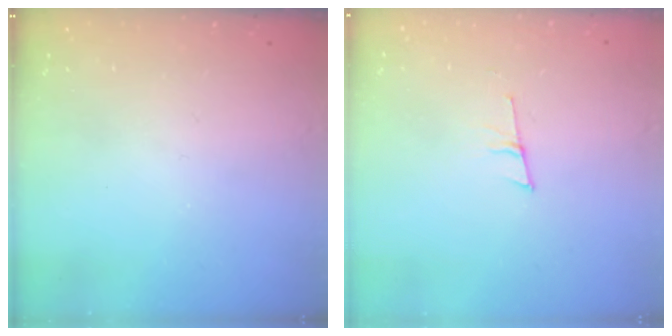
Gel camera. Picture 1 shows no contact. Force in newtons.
{"total": 6.3, "press": 5.6, "slide": 2.9}